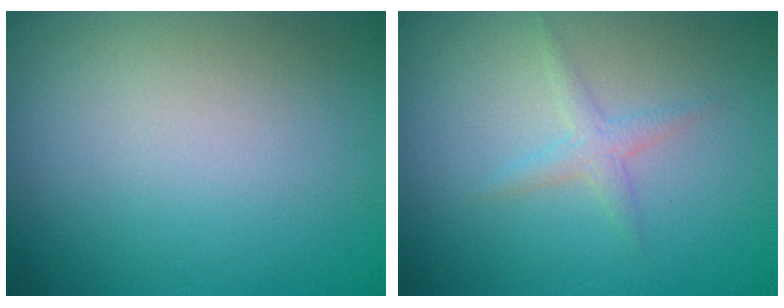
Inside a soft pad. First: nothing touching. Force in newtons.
{"total": 1.4, "press": 1.4, "slide": 0.1}